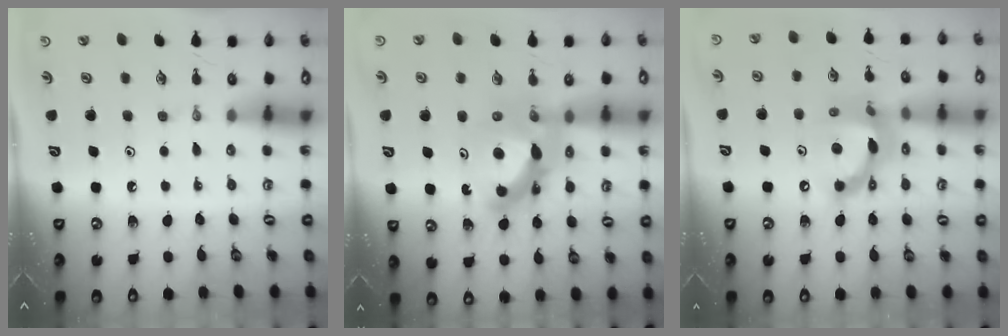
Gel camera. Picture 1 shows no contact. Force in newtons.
{"total": 11.6, "press": 11.5, "slide": 1.0}
{"total": 14.7, "press": 14.7, "slide": 0.8}